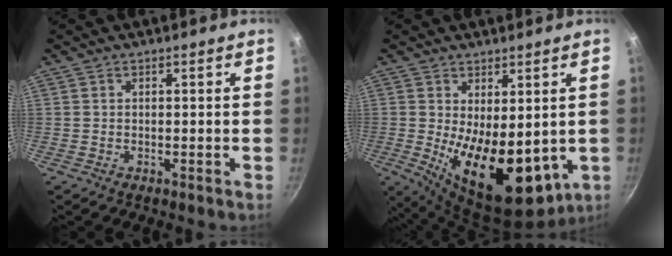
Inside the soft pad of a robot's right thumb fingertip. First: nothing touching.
{"total": 15.9, "force": [-0.9, 8.0, 13.7], "torque": [-0.186, -0.034, 0.009]}